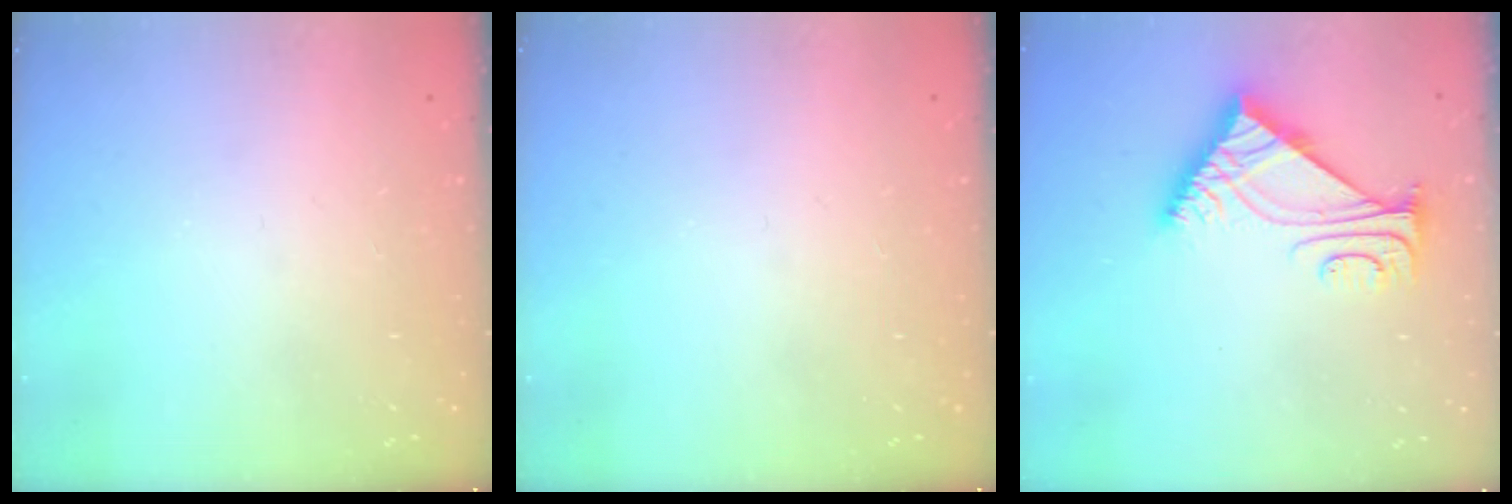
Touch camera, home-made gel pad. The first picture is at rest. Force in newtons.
{"total": 0.0}
{"total": 6.7, "press": 6.7, "slide": 0.3}